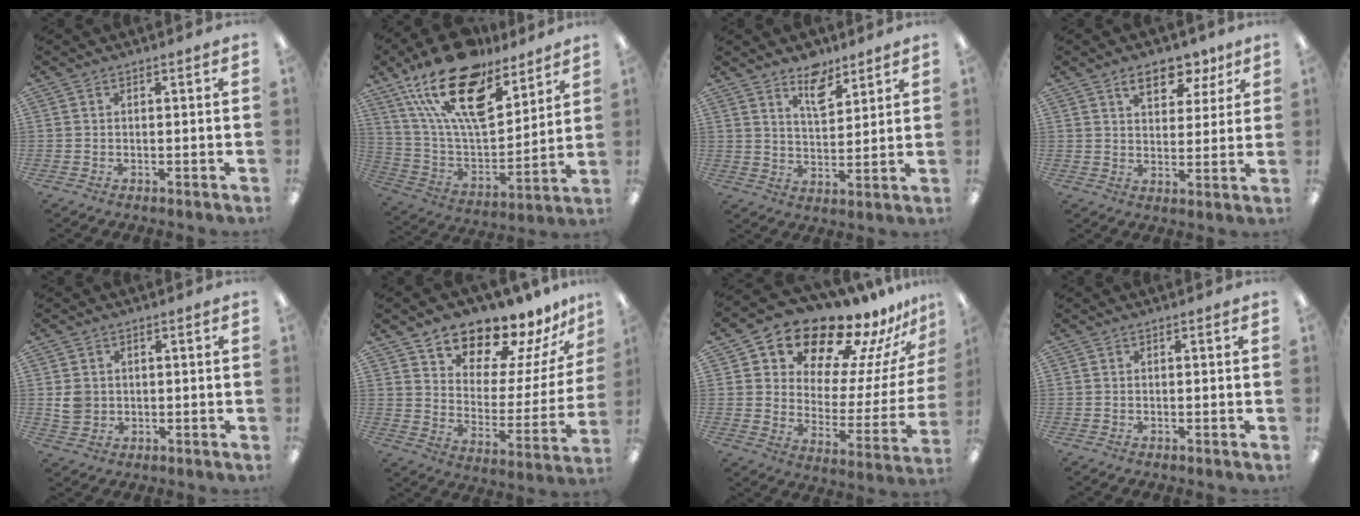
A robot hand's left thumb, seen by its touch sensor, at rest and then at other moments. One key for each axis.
{"total": 23.1, "fx": 15.7, "fy": 9.9, "fz": 13.7, "tx": -0.264, "ty": -0.095, "tz": 0.275}
{"total": 8.1, "fx": 6.2, "fy": 3.8, "fz": 3.6, "tx": -0.042, "ty": -0.037, "tz": 0.105}
{"total": 8.8, "fx": 5.5, "fy": 5.0, "fz": 4.7, "tx": -0.054, "ty": -0.021, "tz": 0.092}
{"total": 4.1, "fx": 0.4, "fy": 3.8, "fz": 1.4, "tx": -0.013, "ty": 0.001, "tz": 0.007}
{"total": 13.9, "fx": 13.0, "fy": 4.4, "fz": 2.4, "tx": -0.041, "ty": -0.128, "tz": 0.227}
{"total": 16.6, "fx": 14.1, "fy": 6.8, "fz": 5.7, "tx": -0.089, "ty": -0.124, "tz": 0.234}
{"total": 0.0}